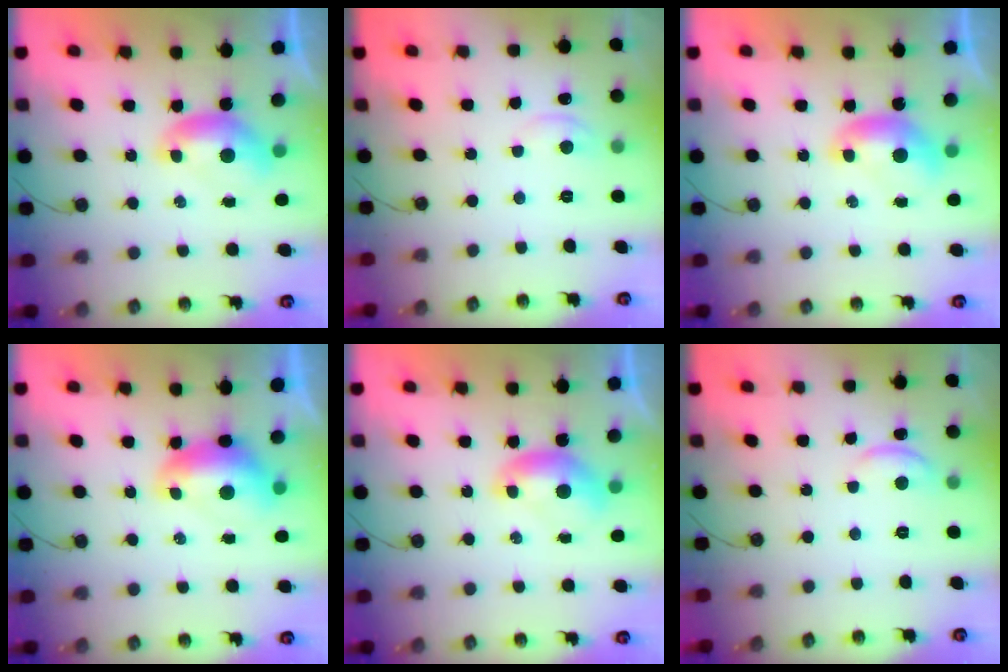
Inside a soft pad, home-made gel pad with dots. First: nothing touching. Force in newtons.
{"total": 1.6, "press": 1.5, "slide": 0.3}
{"total": 0.0}
{"total": 1.6, "press": 1.5, "slide": 0.6}
{"total": 0.0}
{"total": 2.2, "press": 2.1, "slide": 0.5}